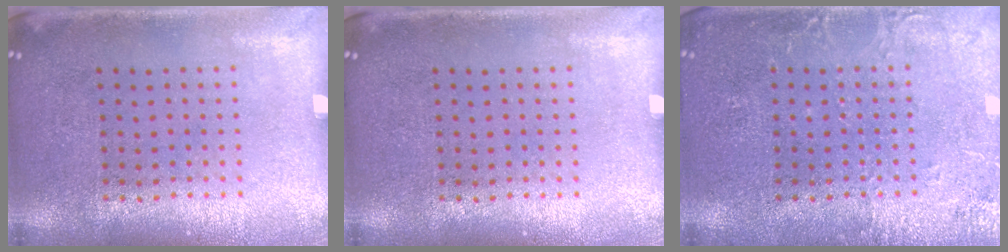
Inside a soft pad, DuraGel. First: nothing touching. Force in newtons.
{"total": 0.0}
{"total": 2.8, "press": 2.8, "slide": 0.4}